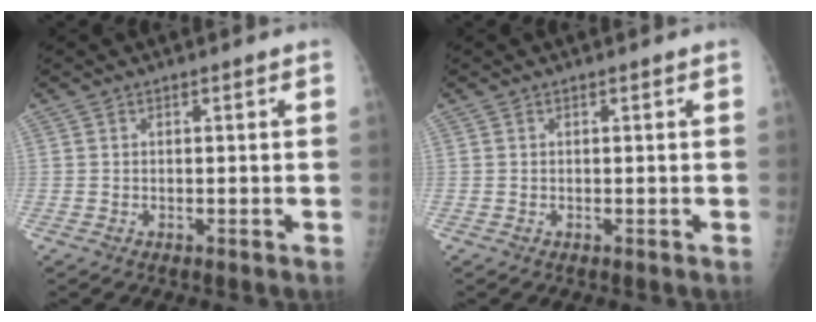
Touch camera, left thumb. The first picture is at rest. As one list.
[{"total": 0.0}]